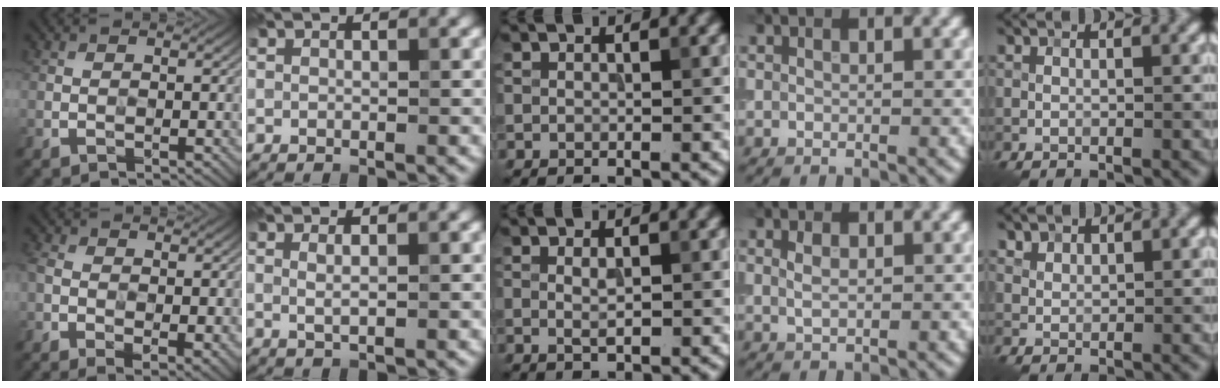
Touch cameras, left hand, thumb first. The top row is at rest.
{"thumb": {"total": 6.4, "force": [-1.3, 3.7, 5.1], "torque": [-0.124, -0.013, -0.020]}, "index": {"total": 1.2, "force": [0.3, 0.4, 1.1], "torque": [-0.018, -0.001, 0.004]}, "middle": {"total": 1.2, "force": [0.1, 0.4, 1.1], "torque": [-0.023, -0.002, 0.004]}, "ring": {"total": 1.4, "force": [0.3, 0.8, 1.1], "torque": [-0.024, -0.001, 0.008]}, "little": {"total": 1.5, "force": [1.1, 0.8, 0.4], "torque": [-0.011, -0.007, 0.031]}}